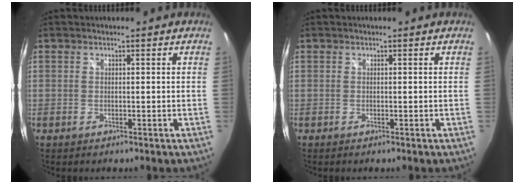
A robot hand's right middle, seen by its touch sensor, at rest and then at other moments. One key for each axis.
{"total": 0.0}